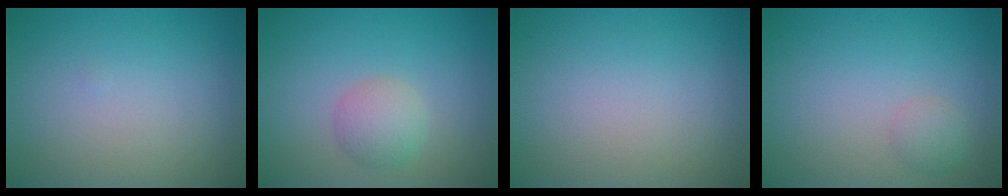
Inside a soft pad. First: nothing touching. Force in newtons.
{"total": 2.6, "press": 2.6, "slide": 0.1}
{"total": 0.0}
{"total": 1.4, "press": 1.4, "slide": 0.0}